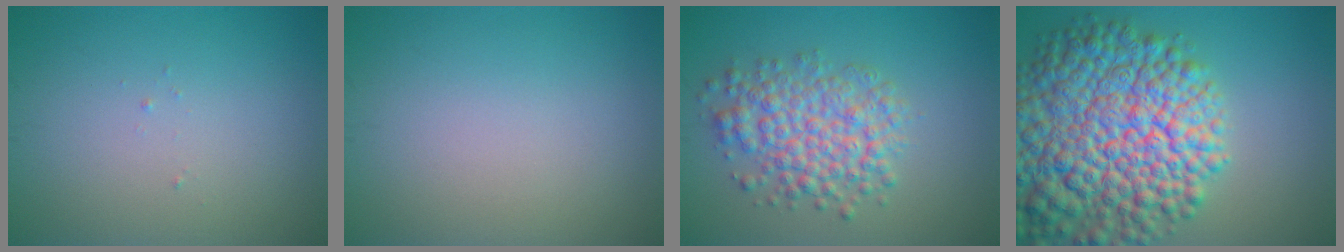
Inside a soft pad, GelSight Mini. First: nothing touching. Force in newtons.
{"total": 0.0}
{"total": 5.4, "press": 5.4, "slide": 0.1}
{"total": 14.8, "press": 14.8, "slide": 0.7}